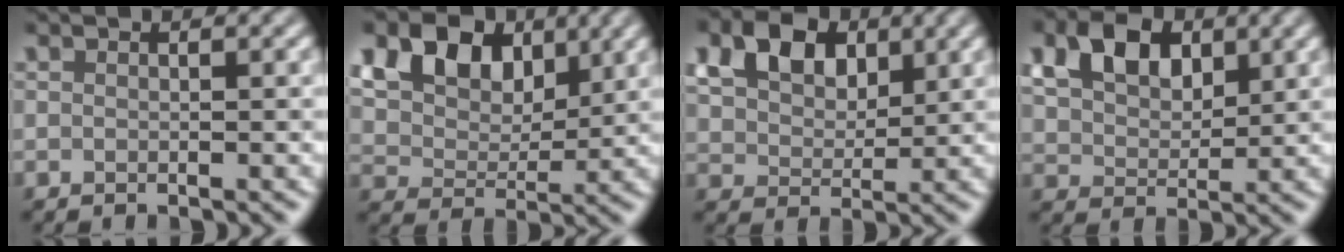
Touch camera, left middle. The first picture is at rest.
{"total": 10.5, "force": [5.3, 7.0, 5.8], "torque": [-0.111, 0.021, 0.087]}
{"total": 6.1, "force": [3.0, 4.1, 3.5], "torque": [-0.079, 0.013, 0.042]}
{"total": 5.5, "force": [2.5, 3.6, 3.3], "torque": [-0.072, 0.003, 0.042]}